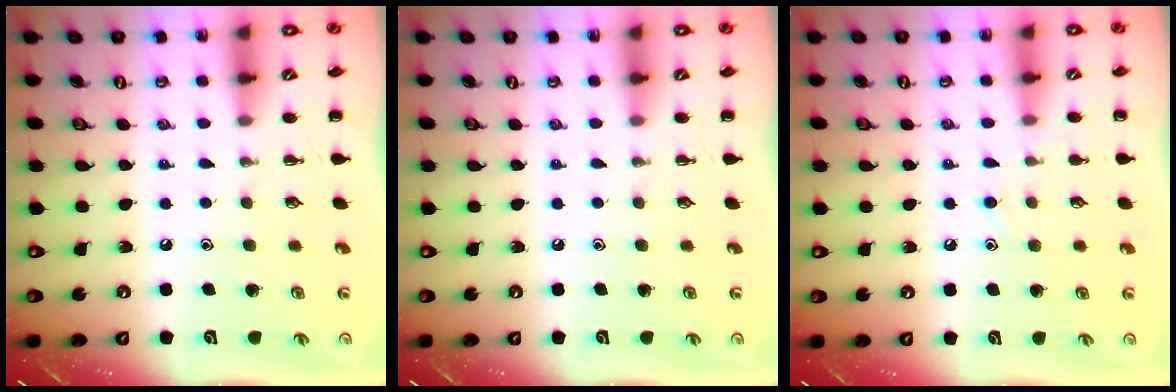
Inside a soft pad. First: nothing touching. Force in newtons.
{"total": 0.0}
{"total": 7.2, "press": 6.8, "slide": 2.4}